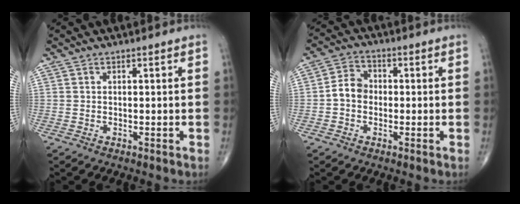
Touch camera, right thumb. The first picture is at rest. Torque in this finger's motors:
{"motor_torque": [0.89, 1.01, 0.68, -0.16, 0.04]}